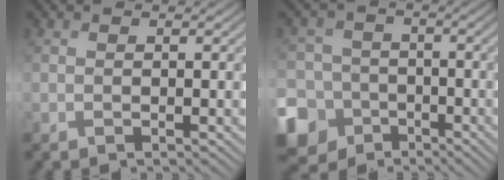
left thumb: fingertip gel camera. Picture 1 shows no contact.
{"total": 13.0, "force": [-6.9, 10.6, 3.2], "torque": [-0.109, -0.048, -0.136]}